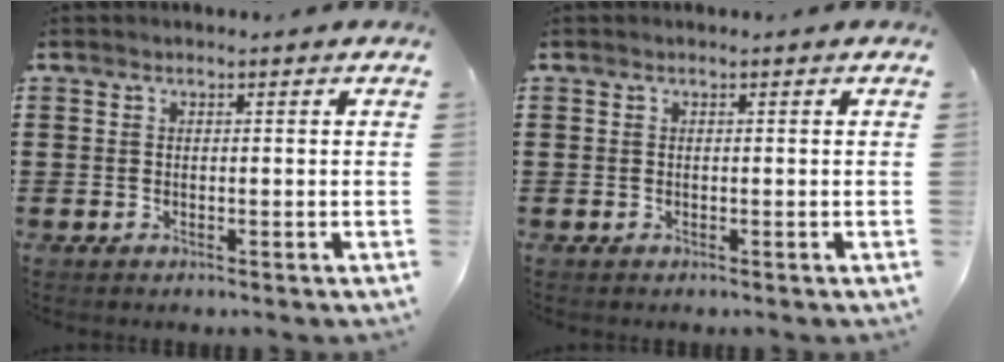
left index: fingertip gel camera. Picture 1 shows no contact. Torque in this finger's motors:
{"motor_torque": [0.00, 0.00, 0.00, 0.00]}